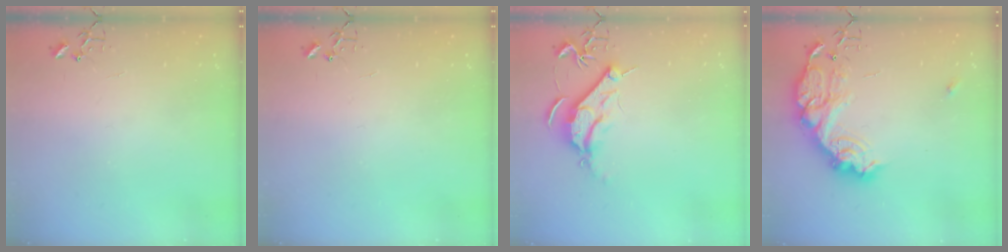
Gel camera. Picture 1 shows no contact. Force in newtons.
{"total": 0.0}
{"total": 9.1, "press": 9.0, "slide": 0.8}
{"total": 18.7, "press": 18.7, "slide": 1.3}